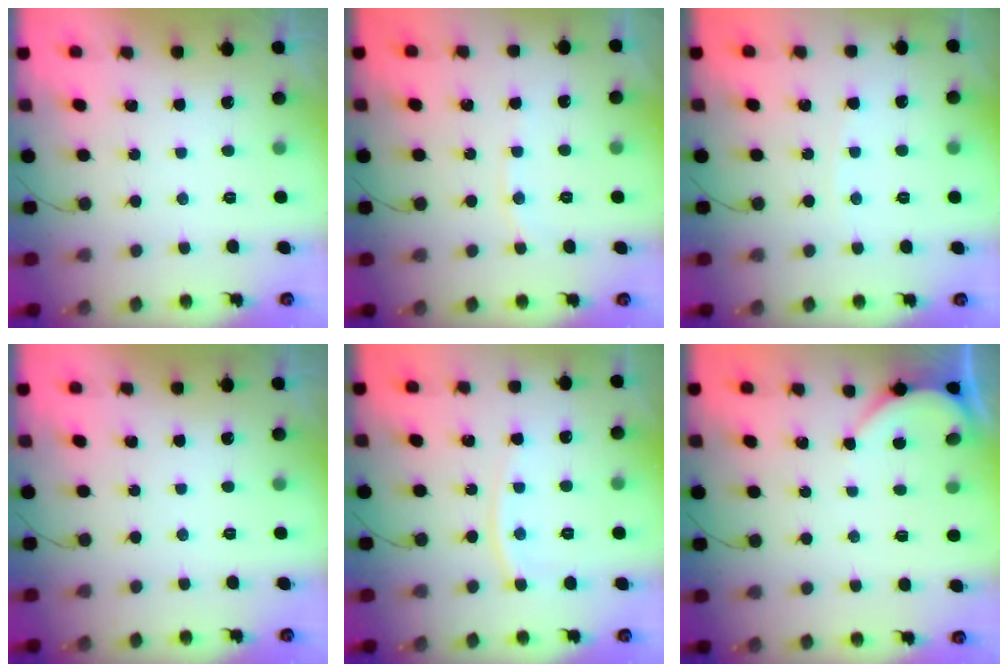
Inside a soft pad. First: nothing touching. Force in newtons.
{"total": 4.6, "press": 4.5, "slide": 0.7}
{"total": 2.4, "press": 2.4, "slide": 0.3}
{"total": 0.0}
{"total": 6.6, "press": 6.6, "slide": 0.9}
{"total": 2.7, "press": 2.7, "slide": 0.1}